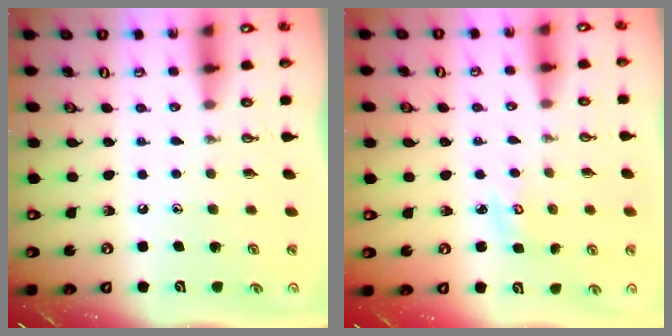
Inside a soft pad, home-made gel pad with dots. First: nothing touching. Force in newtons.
{"total": 3.1, "press": 3.0, "slide": 0.3}